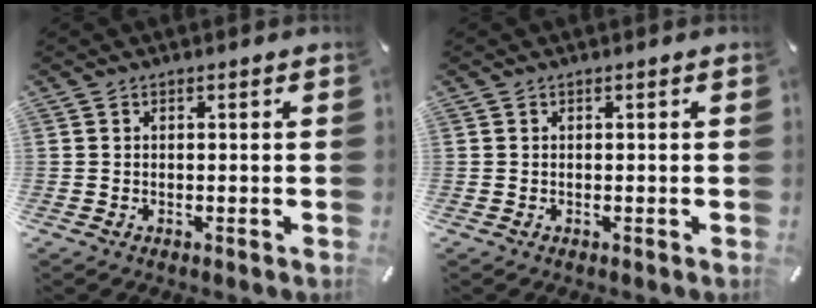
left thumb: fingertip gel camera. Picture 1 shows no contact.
{"total": 0.0}